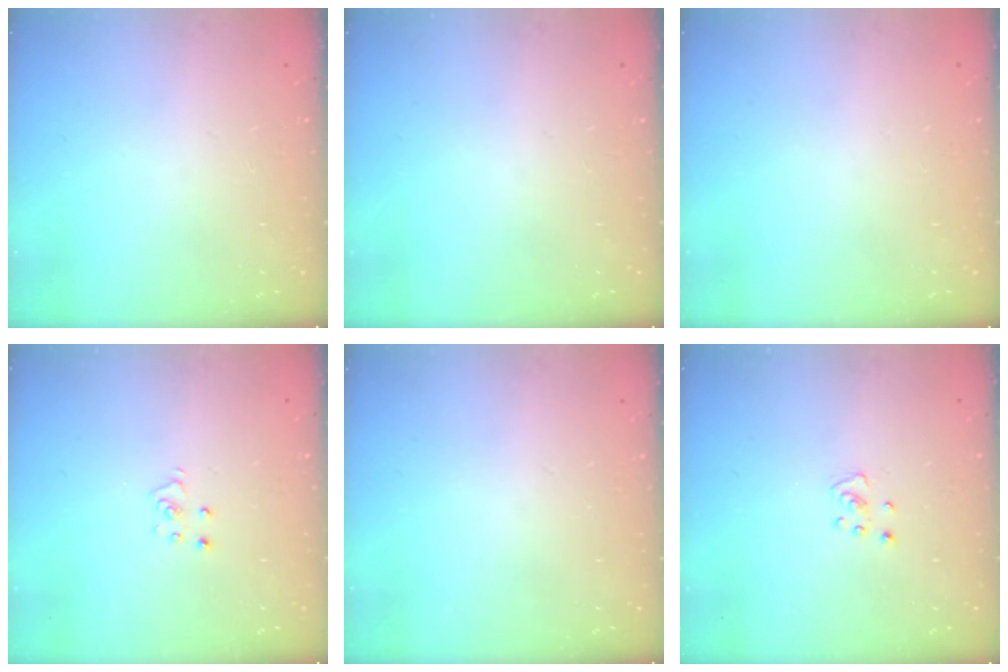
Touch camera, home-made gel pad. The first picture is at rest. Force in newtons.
{"total": 0.0}
{"total": 0.0}
{"total": 3.6, "press": 3.6, "slide": 0.2}
{"total": 0.0}
{"total": 3.4, "press": 3.4, "slide": 0.3}